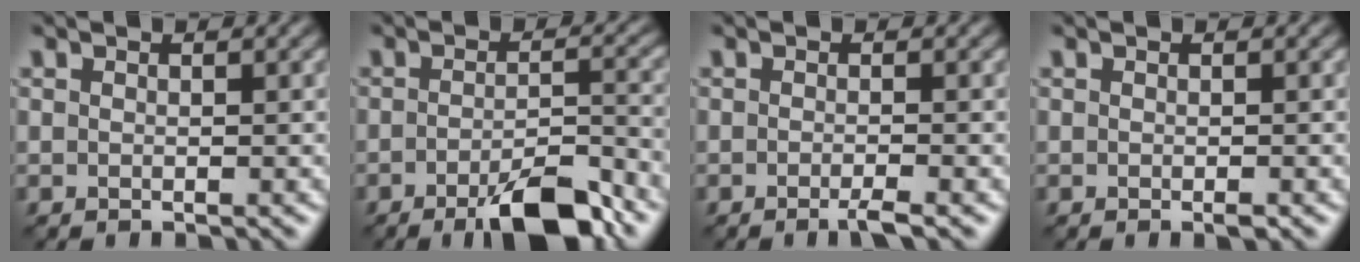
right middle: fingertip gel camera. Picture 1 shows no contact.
{"total": 6.7, "force": [-4.0, 1.6, 5.2], "torque": [-0.082, 0.000, -0.065]}
{"total": 1.6, "force": [-0.9, 0.2, 1.3], "torque": [-0.018, -0.002, -0.021]}
{"total": 0.7, "force": [-0.4, 0.1, 0.6], "torque": [-0.009, -0.001, -0.006]}